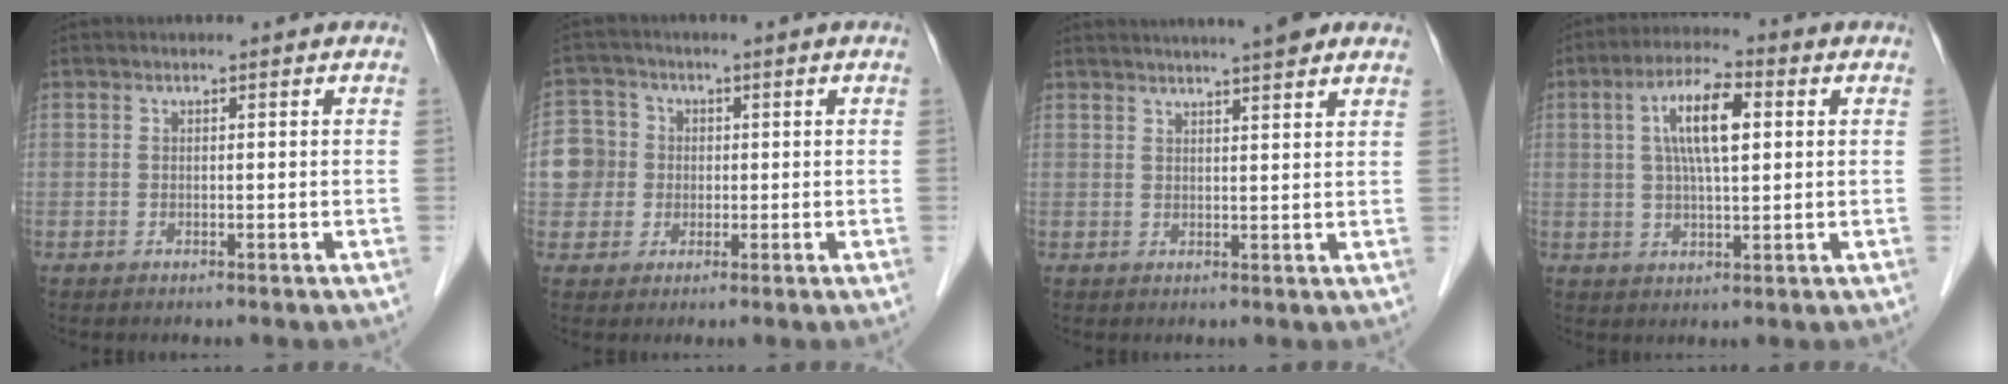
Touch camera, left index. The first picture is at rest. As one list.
[{"total": 5.9, "force": [-0.2, 5.8, 0.8], "torque": [-0.029, 0.020, -0.002]}, {"total": 9.6, "force": [7.9, 0.9, 5.4], "torque": [-0.073, 0.023, 0.094]}, {"total": 8.6, "force": [2.0, 2.2, 8.1], "torque": [-0.153, 0.017, 0.035]}]